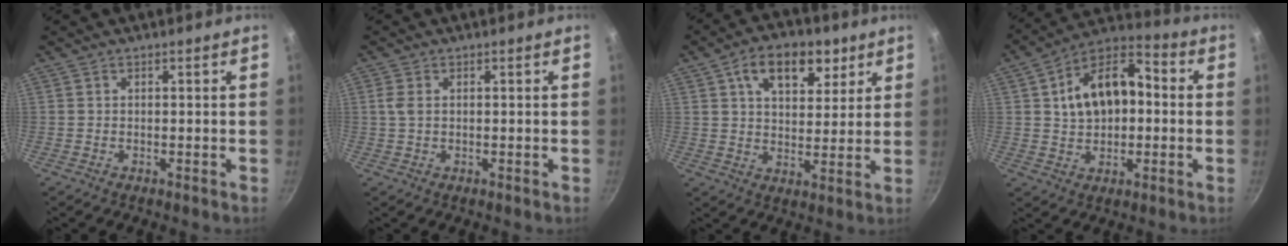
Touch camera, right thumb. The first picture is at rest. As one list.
[{"total": 1.9, "force": [0.4, 1.1, 1.5], "torque": [-0.032, 0.001, 0.008]}, {"total": 12.2, "force": [5.8, 7.3, 8.0], "torque": [-0.083, -0.017, 0.084]}, {"total": 16.1, "force": [1.7, 10.5, 12.0], "torque": [-0.171, 0.035, 0.019]}]